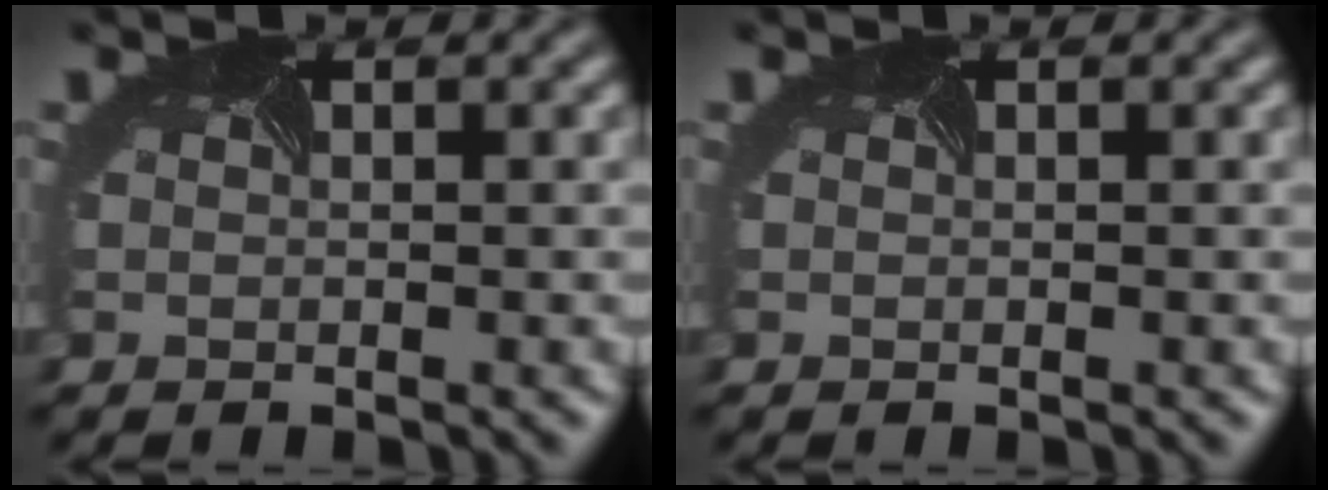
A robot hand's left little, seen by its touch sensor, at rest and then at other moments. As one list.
[{"total": 0.0}]